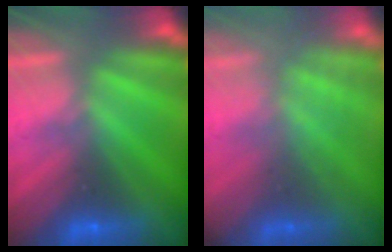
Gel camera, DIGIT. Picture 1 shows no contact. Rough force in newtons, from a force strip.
{"total": 2.8}